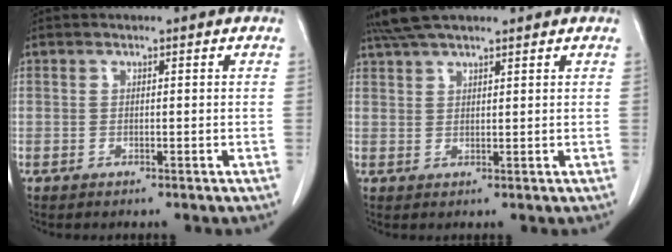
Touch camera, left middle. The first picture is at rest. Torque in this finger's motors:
{"motor_torque": [0.96, -0.96, 0.19, 0.08]}